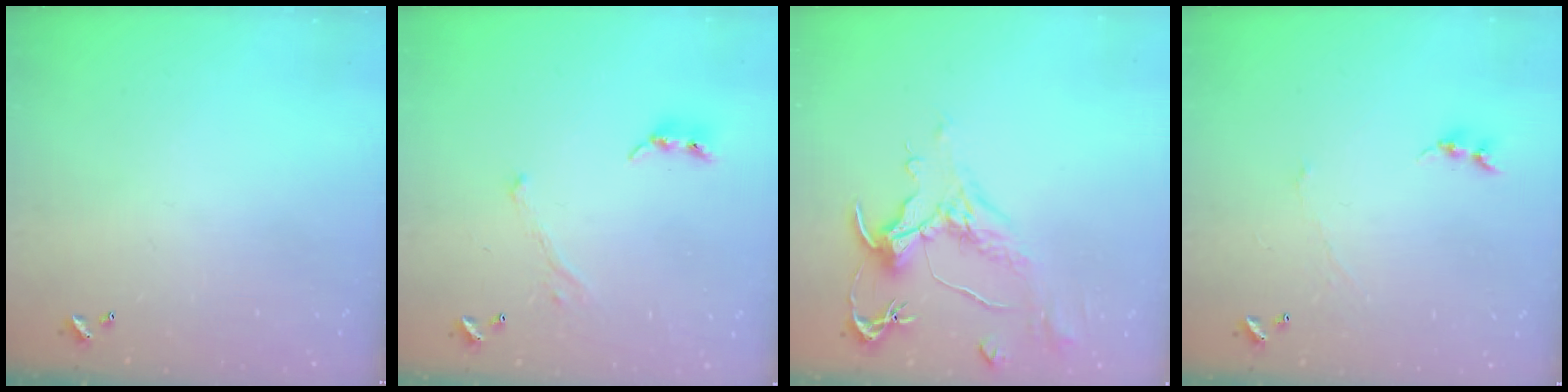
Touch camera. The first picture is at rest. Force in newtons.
{"total": 1.8, "press": 1.6, "slide": 0.9}
{"total": 1.6, "press": 0.7, "slide": 1.5}
{"total": 0.0}